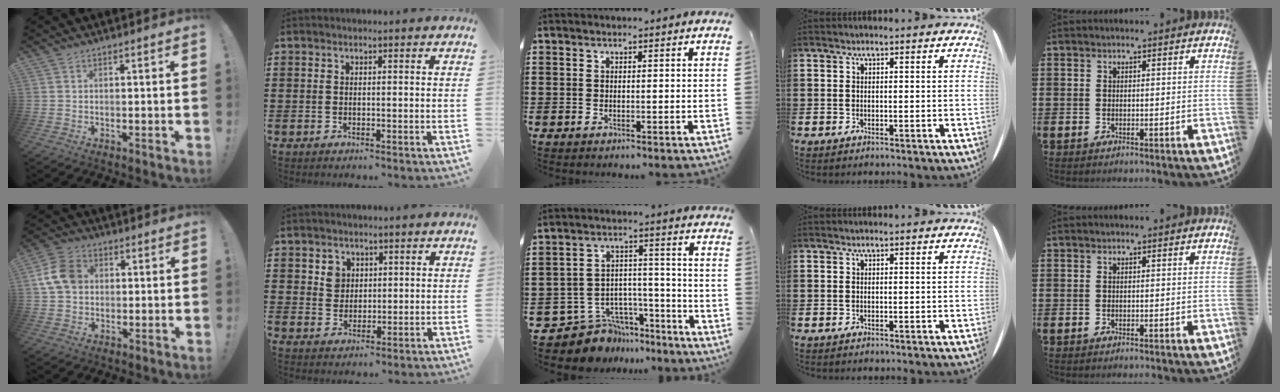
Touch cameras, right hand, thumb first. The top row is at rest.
{"thumb": {"total": 10.7, "force": [1.7, 8.4, 6.3], "torque": [-0.117, 0.011, 0.034]}, "index": {"total": 2.9, "force": [1.3, 2.5, 0.7], "torque": [-0.016, 0.006, 0.021]}, "middle": {"total": 7.8, "force": [-6.8, 3.8, 0.6], "torque": [-0.015, 0.019, -0.129]}}